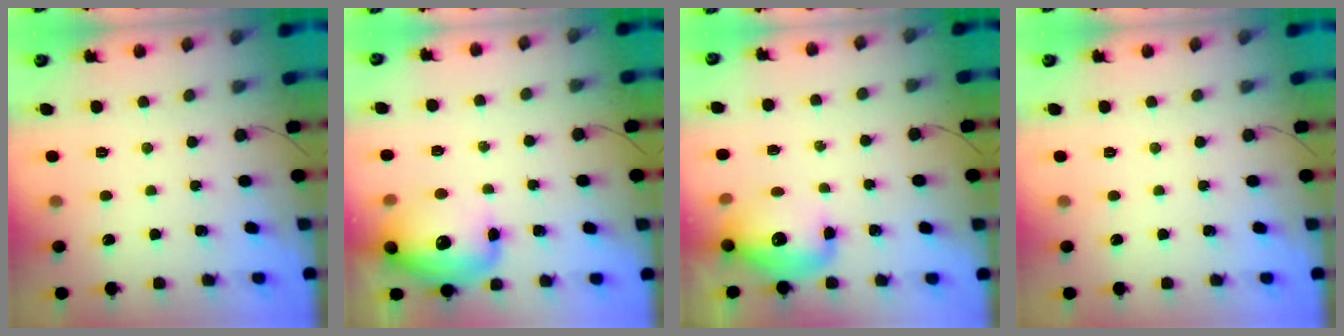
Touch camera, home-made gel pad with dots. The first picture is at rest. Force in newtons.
{"total": 17.0, "press": 16.3, "slide": 4.7}
{"total": 12.4, "press": 12.0, "slide": 3.2}
{"total": 0.0}